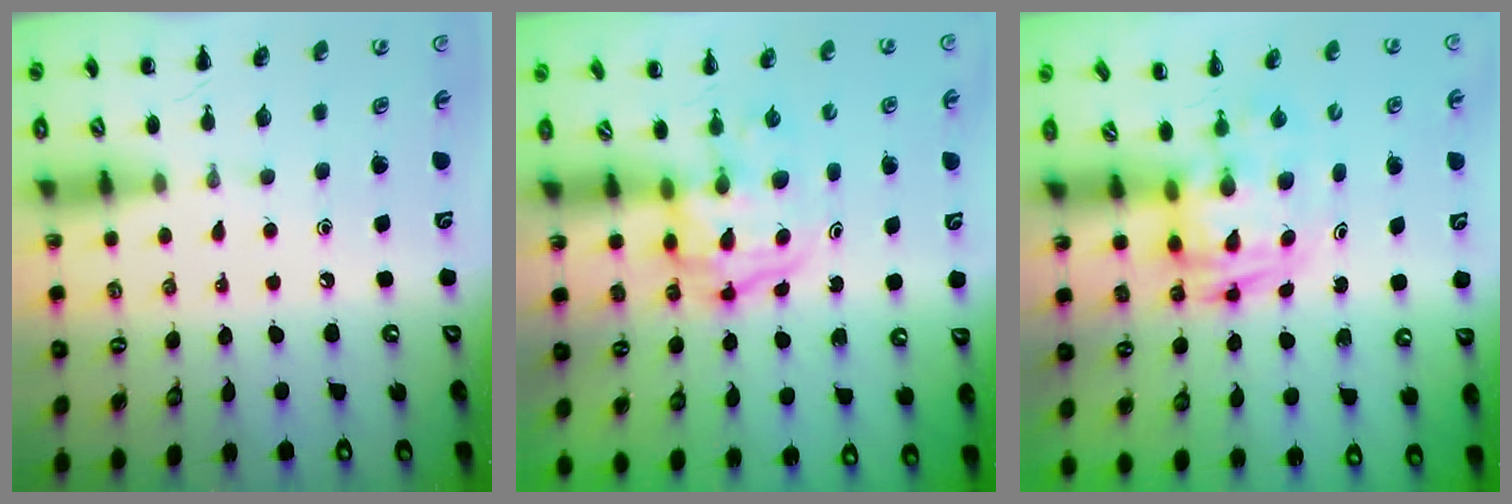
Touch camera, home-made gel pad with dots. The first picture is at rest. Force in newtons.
{"total": 3.7, "press": 3.7, "slide": 0.6}
{"total": 2.7, "press": 2.6, "slide": 0.5}